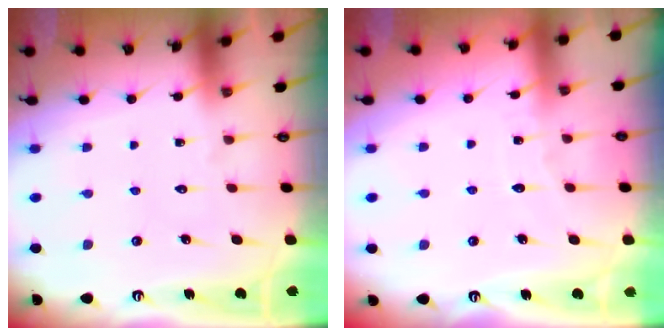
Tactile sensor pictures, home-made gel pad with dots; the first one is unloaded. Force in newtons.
{"total": 2.9, "press": 2.9, "slide": 0.3}